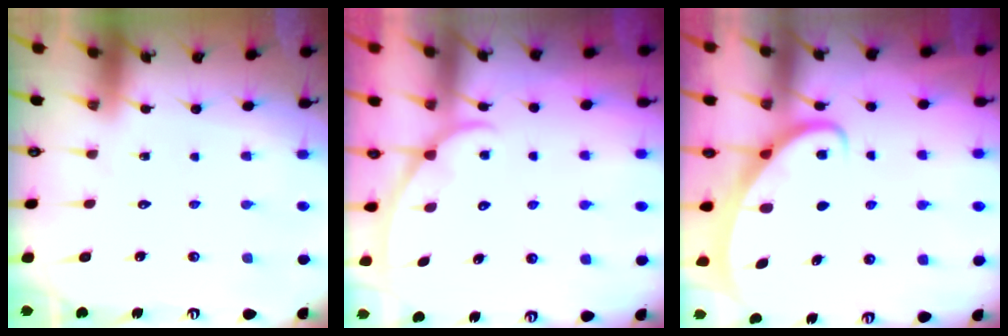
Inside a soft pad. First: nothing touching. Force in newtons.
{"total": 1.5, "press": 1.4, "slide": 0.2}
{"total": 2.3, "press": 2.3, "slide": 0.3}